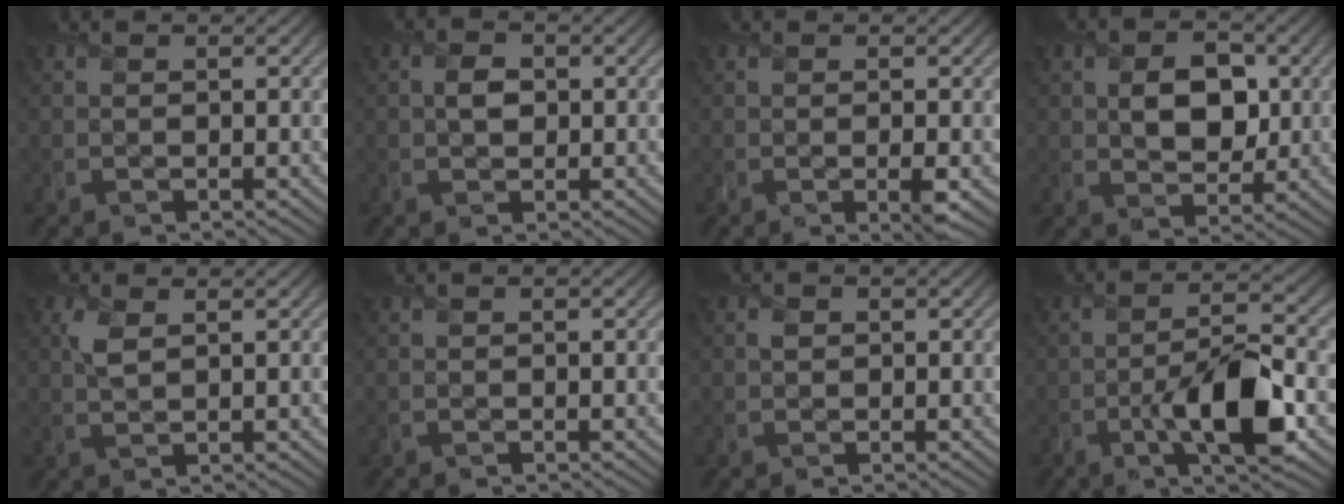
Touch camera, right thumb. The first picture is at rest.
{"total": 2.2, "force": [0.1, 1.6, 1.4], "torque": [-0.033, 0.000, -0.002]}
{"total": 1.8, "force": [-0.4, 0.3, 1.8], "torque": [-0.033, -0.004, -0.009]}
{"total": 6.2, "force": [0.7, 4.3, 4.4], "torque": [-0.077, -0.004, 0.004]}
{"total": 2.5, "force": [1.1, 1.1, 2.0], "torque": [-0.054, 0.005, 0.024]}
{"total": 0.0}
{"total": 0.7, "force": [0.1, 0.7, 0.3], "torque": [-0.008, -0.002, 0.001]}
{"total": 9.7, "force": [-3.4, 3.2, 8.5], "torque": [-0.143, 0.001, -0.065]}